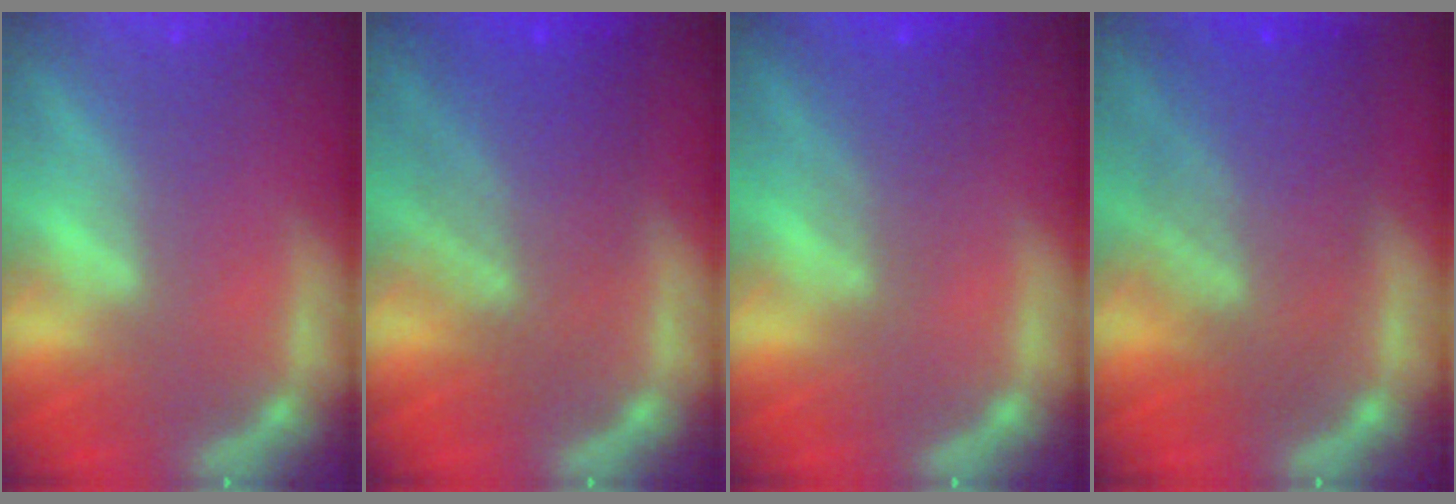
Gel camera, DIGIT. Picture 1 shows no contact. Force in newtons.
{"total": 7.5}
{"total": 3.0}
{"total": 8.5}